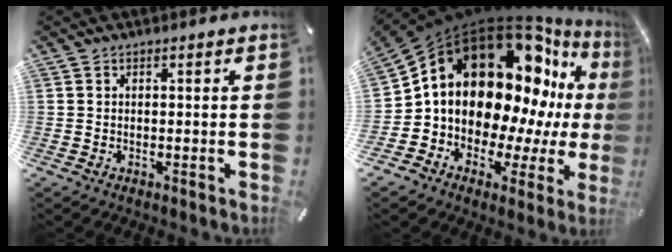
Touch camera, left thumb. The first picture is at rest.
{"total": 20.7, "force": [6.7, 14.1, 13.6], "torque": [-0.208, -0.079, 0.129]}